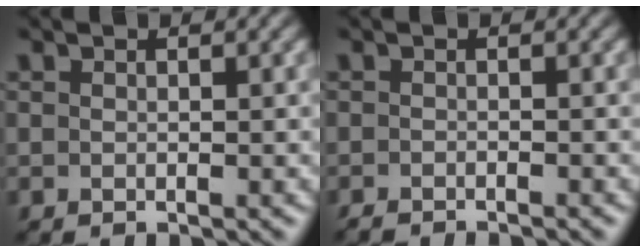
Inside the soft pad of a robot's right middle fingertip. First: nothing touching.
{"total": 2.1, "force": [-2.0, 0.2, 0.7], "torque": [-0.007, -0.007, -0.034]}